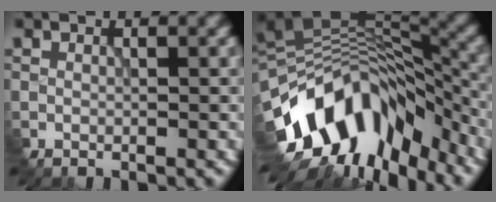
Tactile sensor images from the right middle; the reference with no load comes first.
{"total": 13.8, "force": [-6.7, 7.7, 9.3], "torque": [-0.179, 0.018, -0.111]}